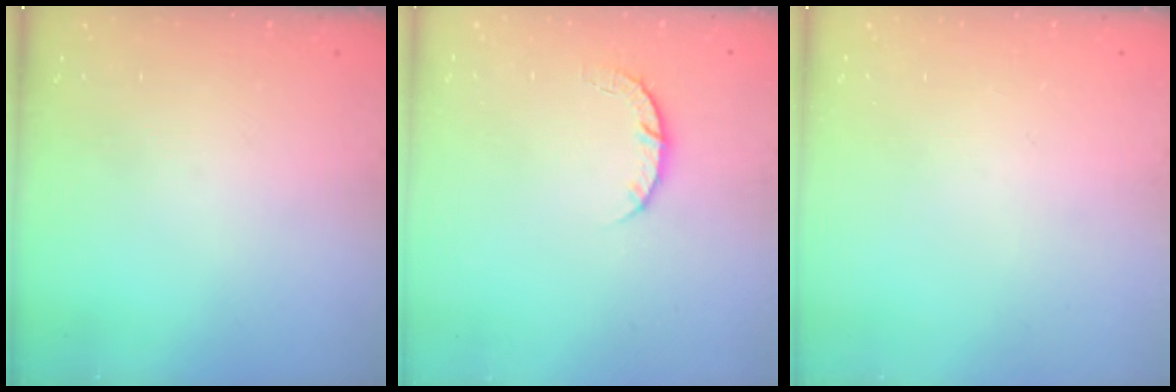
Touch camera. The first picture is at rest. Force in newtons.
{"total": 5.2, "press": 5.1, "slide": 0.7}
{"total": 0.0}